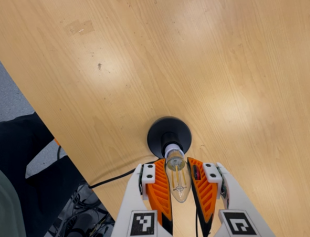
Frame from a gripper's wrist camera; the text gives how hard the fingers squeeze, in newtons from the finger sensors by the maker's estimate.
{"total": 20.5, "left": 22.4, "right": 18.6}